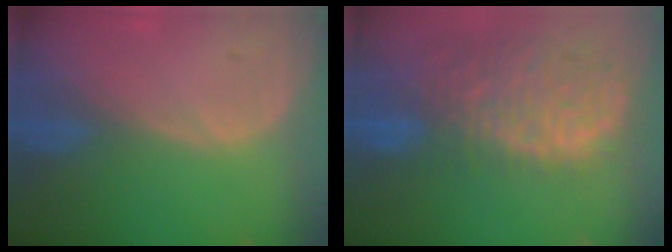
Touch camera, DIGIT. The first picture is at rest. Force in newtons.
{"total": 13.5, "press": 11.1, "slide": 7.8}